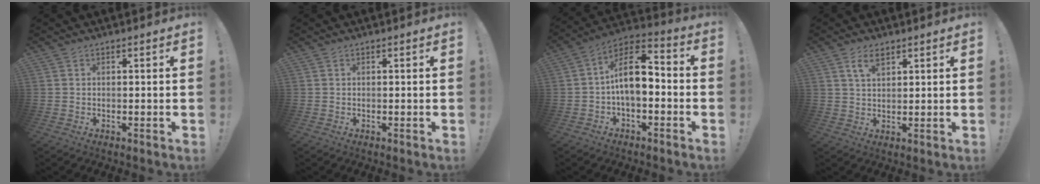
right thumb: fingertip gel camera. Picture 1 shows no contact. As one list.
[{"total": 0.0}, {"total": 12.2, "force": [-0.2, 6.6, 10.2], "torque": [-0.178, 0.015, -0.002]}, {"total": 4.9, "force": [2.7, 2.3, 3.3], "torque": [-0.057, -0.004, 0.049]}]